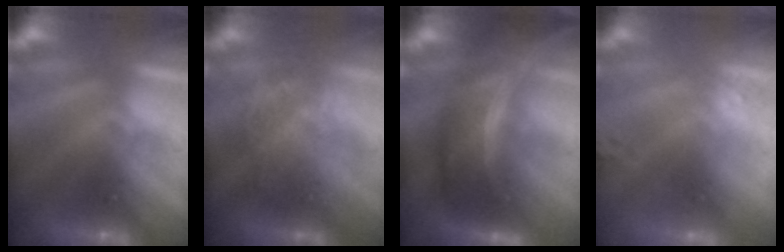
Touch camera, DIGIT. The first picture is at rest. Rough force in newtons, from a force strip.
{"total": 2.1}
{"total": 7.5}
{"total": 2.6}